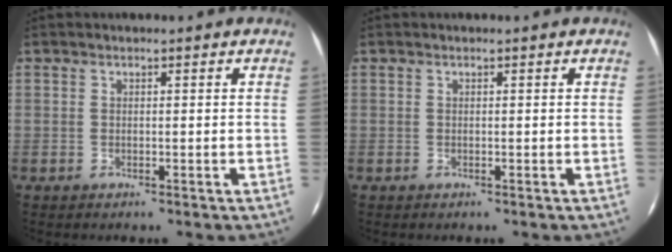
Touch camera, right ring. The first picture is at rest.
{"total": 0.0}